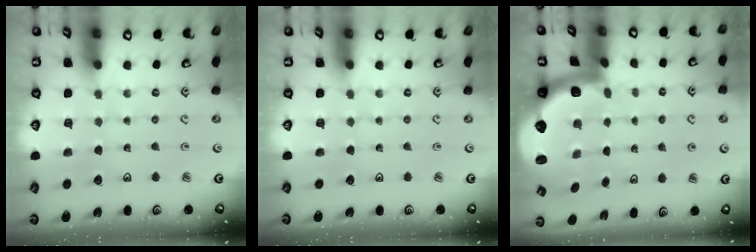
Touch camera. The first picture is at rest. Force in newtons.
{"total": 0.0}
{"total": 2.8, "press": 2.5, "slide": 1.4}